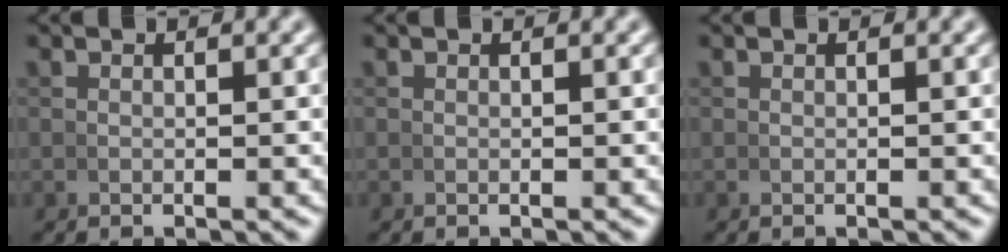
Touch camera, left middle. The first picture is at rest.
{"total": 0.0}
{"total": 0.0}